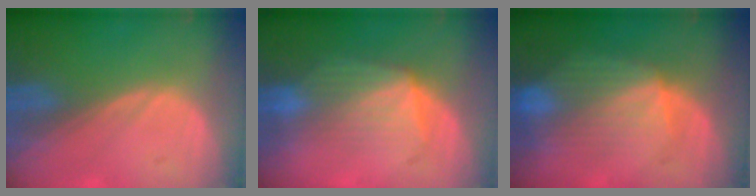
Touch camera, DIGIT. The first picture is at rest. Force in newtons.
{"total": 7.3, "press": 6.9, "slide": 2.6}
{"total": 8.9, "press": 8.0, "slide": 3.9}